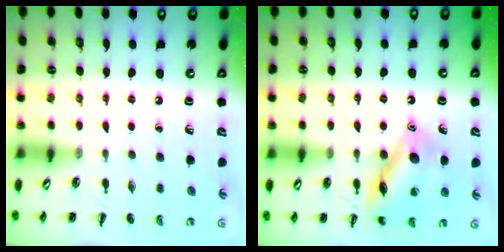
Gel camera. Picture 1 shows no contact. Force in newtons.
{"total": 12.8, "press": 12.8, "slide": 0.8}